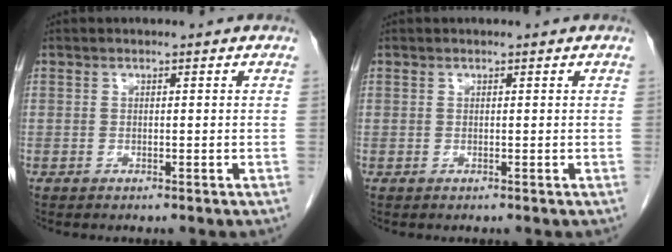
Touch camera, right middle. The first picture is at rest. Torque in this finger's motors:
{"motor_torque": [0.00, 0.00, 0.00, 0.00]}